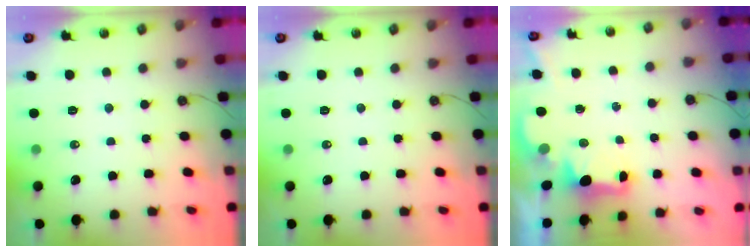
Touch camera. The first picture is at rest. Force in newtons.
{"total": 0.0}
{"total": 2.1, "press": 2.0, "slide": 0.8}